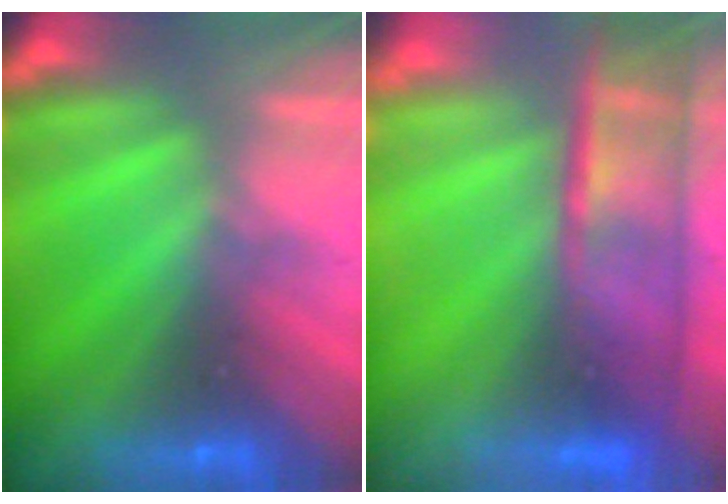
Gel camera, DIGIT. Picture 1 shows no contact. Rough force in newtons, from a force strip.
{"total": 5.8}